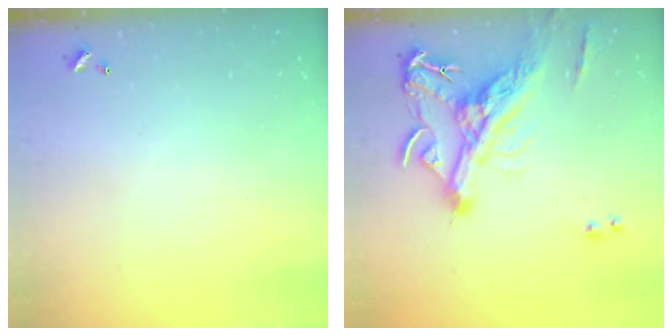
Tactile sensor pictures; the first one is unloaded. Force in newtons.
{"total": 11.1, "press": 10.7, "slide": 2.6}